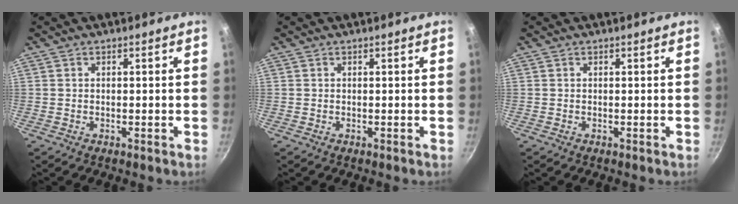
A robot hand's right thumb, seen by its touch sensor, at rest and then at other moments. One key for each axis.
{"total": 0.0}
{"total": 0.0}